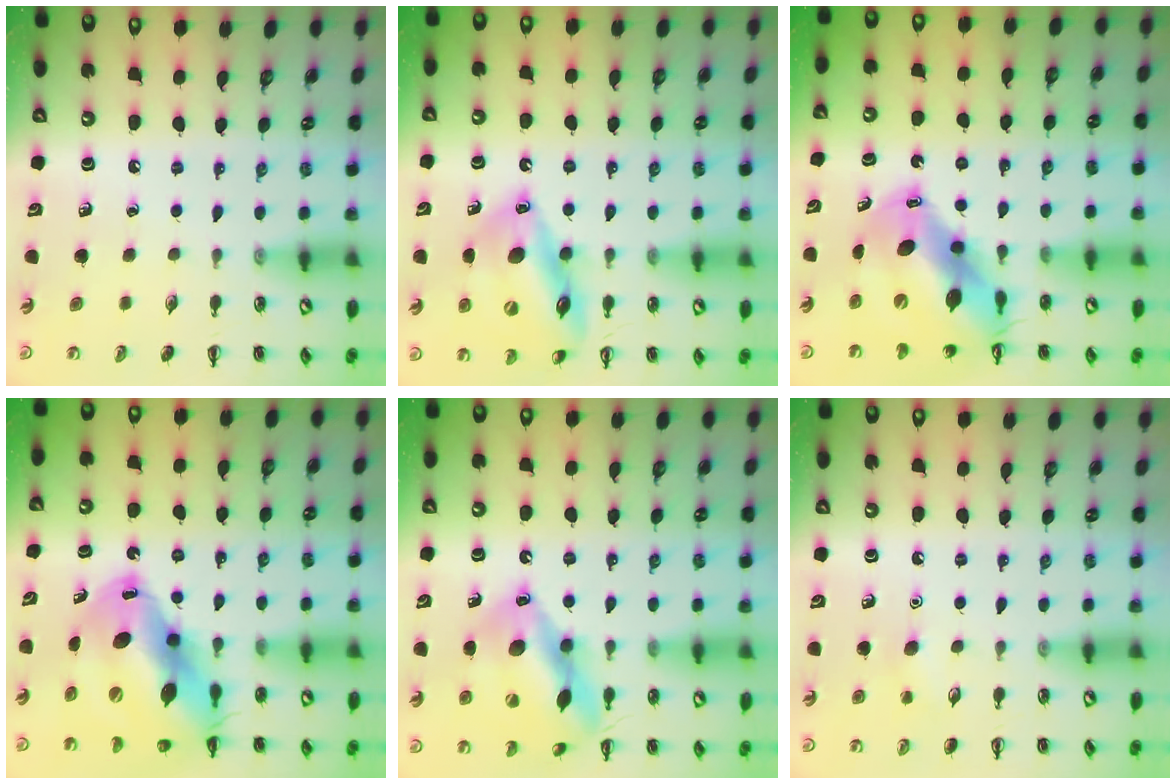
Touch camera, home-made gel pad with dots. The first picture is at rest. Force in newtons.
{"total": 17.3, "press": 17.1, "slide": 2.7}
{"total": 14.9, "press": 14.2, "slide": 4.6}
{"total": 19.0, "press": 18.1, "slide": 5.5}
{"total": 16.5, "press": 16.3, "slide": 2.4}
{"total": 5.5, "press": 5.3, "slide": 1.4}